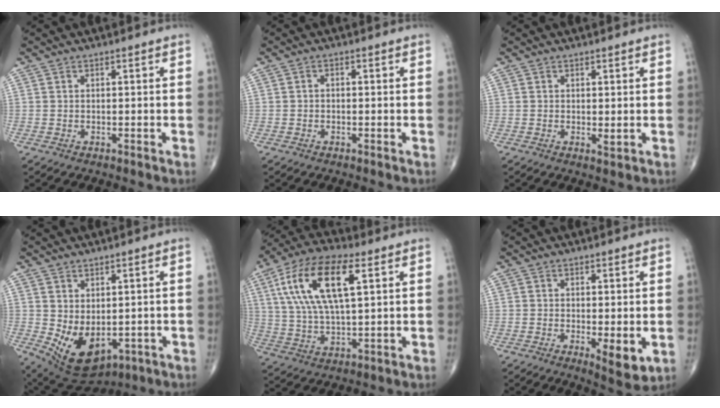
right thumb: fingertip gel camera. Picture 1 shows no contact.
{"total": 0.7, "force": [-0.2, 0.5, 0.4], "torque": [-0.003, 0.003, -0.007]}
{"total": 1.0, "force": [0.3, 0.4, 0.9], "torque": [-0.016, -0.006, 0.005]}
{"total": 10.2, "force": [-1.2, 6.2, 7.9], "torque": [-0.121, -0.007, 0.011]}
{"total": 17.5, "force": [5.8, 6.9, 15.0], "torque": [-0.296, 0.006, 0.104]}
{"total": 5.5, "force": [-1.1, 1.8, 5.1], "torque": [-0.076, -0.018, -0.014]}